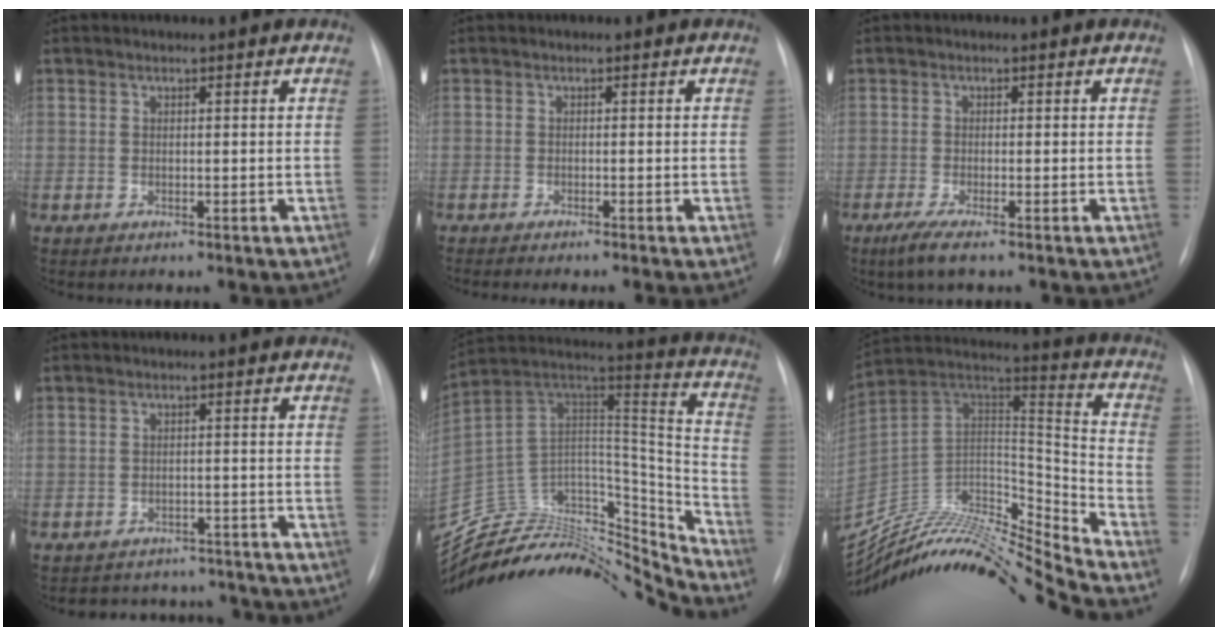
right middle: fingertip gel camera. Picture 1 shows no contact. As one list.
[{"total": 3.4, "force": [-2.8, -0.5, 1.9], "torque": [-0.015, -0.001, -0.039]}, {"total": 2.9, "force": [-1.8, 0.1, 2.3], "torque": [-0.053, -0.011, -0.039]}, {"total": 8.8, "force": [-8.1, 3.4, 0.5], "torque": [-0.002, 0.022, -0.096]}, {"total": 34.8, "force": [-31.9, 7.8, 11.4], "torque": [-0.208, -0.002, -0.492]}, {"total": 24.5, "force": [-23.3, 0.5, 7.6], "torque": [-0.158, 0.027, -0.390]}]